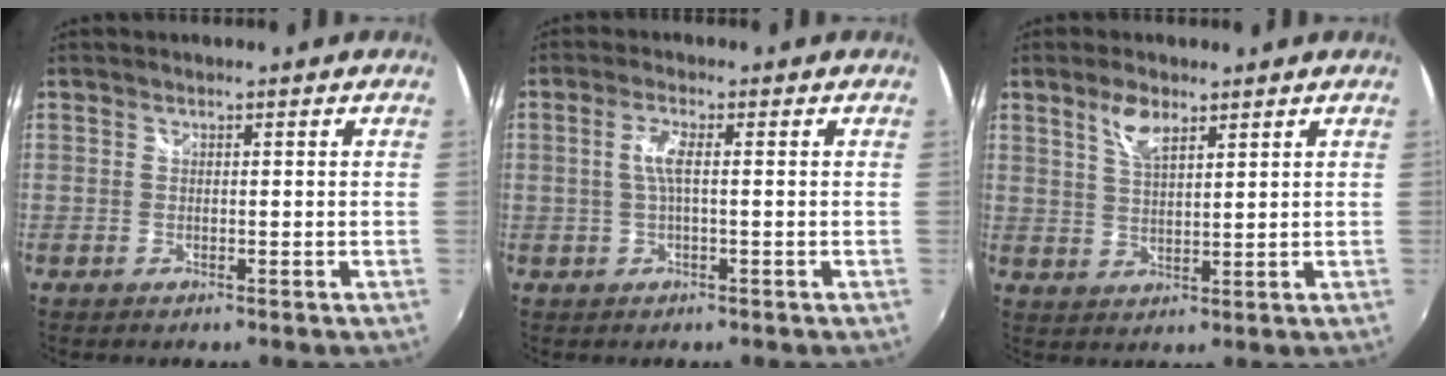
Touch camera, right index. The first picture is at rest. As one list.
[{"total": 3.1, "force": [0.0, 0.3, 3.1], "torque": [-0.064, 0.002, 0.001]}, {"total": 4.9, "force": [3.1, 1.8, 3.4], "torque": [-0.062, 0.004, 0.059]}]